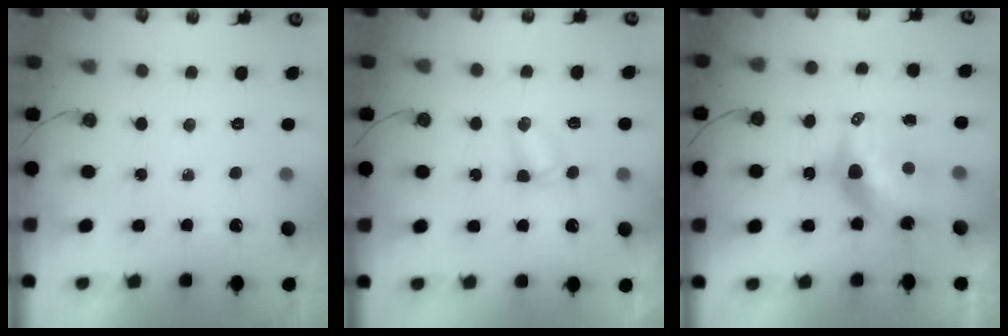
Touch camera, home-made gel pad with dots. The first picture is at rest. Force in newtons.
{"total": 3.6, "press": 3.6, "slide": 0.4}
{"total": 11.5, "press": 11.5, "slide": 1.1}